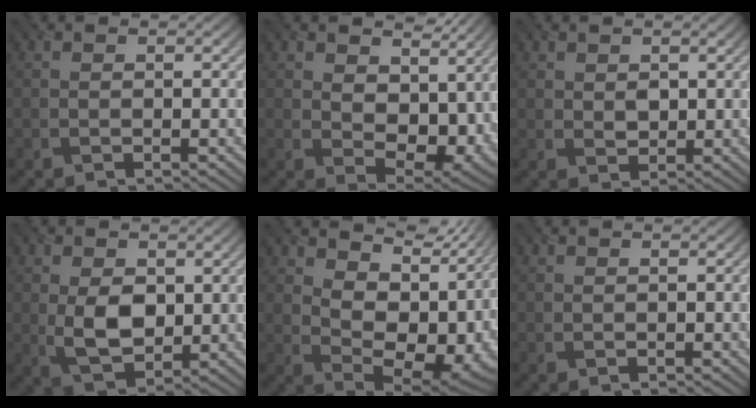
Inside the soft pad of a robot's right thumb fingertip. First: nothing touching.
{"total": 8.4, "force": [3.0, 5.4, 5.7], "torque": [-0.107, -0.017, 0.053]}
{"total": 2.0, "force": [1.0, 1.4, 1.1], "torque": [-0.027, -0.005, 0.022]}
{"total": 6.4, "force": [0.4, 4.2, 4.9], "torque": [-0.103, -0.008, 0.012]}
{"total": 13.3, "force": [6.0, 7.5, 9.2], "torque": [-0.163, -0.007, 0.112]}
{"total": 0.0}